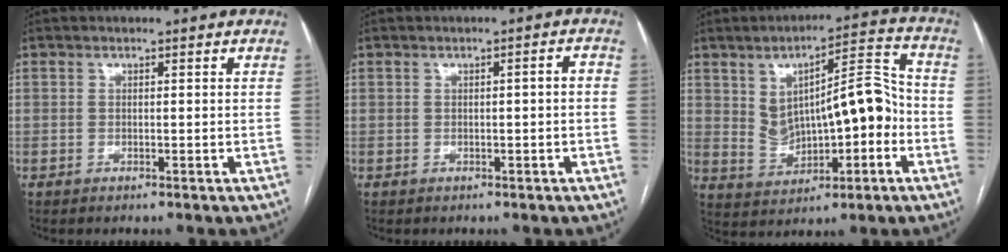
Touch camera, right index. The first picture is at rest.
{"total": 1.4, "force": [-0.3, 0.1, 1.4], "torque": [-0.015, 0.003, -0.003]}
{"total": 12.4, "force": [-0.2, 4.8, 11.4], "torque": [-0.182, 0.033, 0.018]}